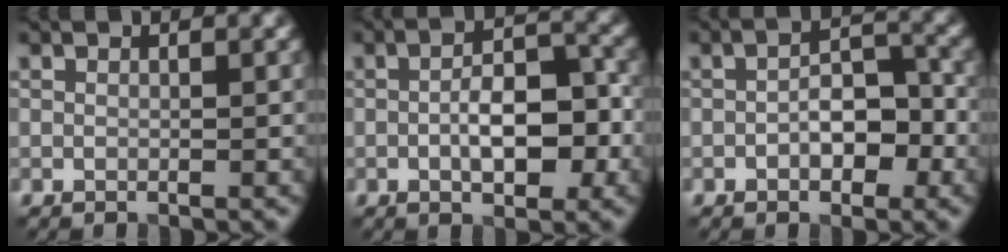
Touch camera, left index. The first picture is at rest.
{"total": 5.9, "force": [-1.2, 2.6, 5.2], "torque": [-0.083, 0.006, -0.022]}
{"total": 3.9, "force": [-1.2, 2.0, 3.2], "torque": [-0.048, 0.009, -0.020]}